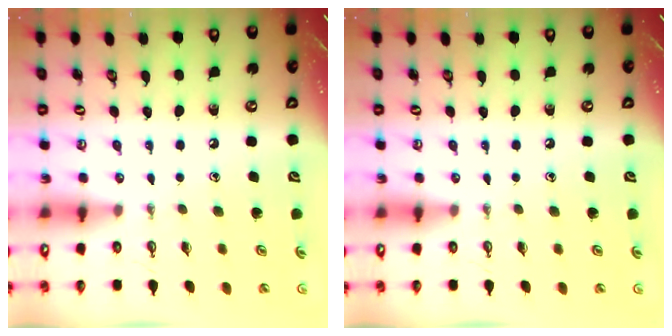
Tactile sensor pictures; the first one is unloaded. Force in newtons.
{"total": 0.0}